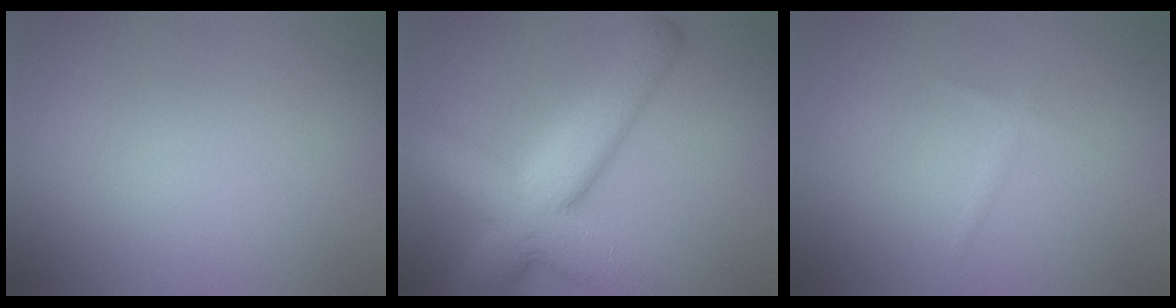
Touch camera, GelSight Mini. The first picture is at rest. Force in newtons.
{"total": 9.0, "press": 9.0, "slide": 0.6}
{"total": 0.6, "press": 0.6, "slide": 0.1}